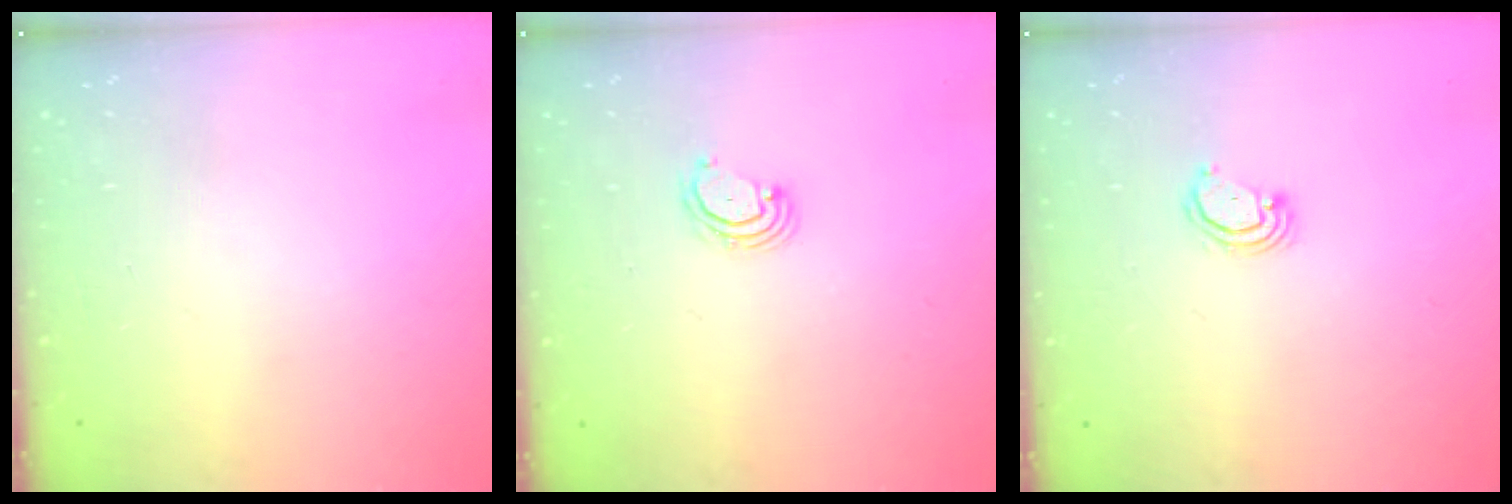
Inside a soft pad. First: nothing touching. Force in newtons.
{"total": 3.1, "press": 3.1, "slide": 0.4}
{"total": 2.8, "press": 2.8, "slide": 0.2}